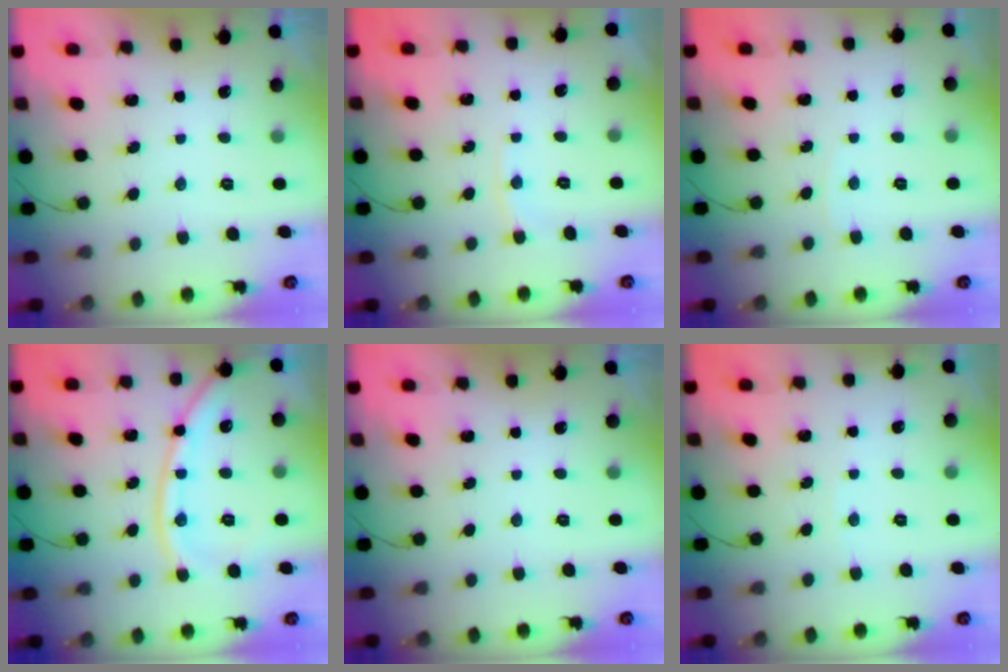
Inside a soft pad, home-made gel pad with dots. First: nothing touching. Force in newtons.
{"total": 3.1, "press": 3.0, "slide": 0.3}
{"total": 2.0, "press": 2.0, "slide": 0.2}
{"total": 13.1, "press": 13.0, "slide": 1.7}
{"total": 0.0}
{"total": 1.7, "press": 1.7, "slide": 0.2}